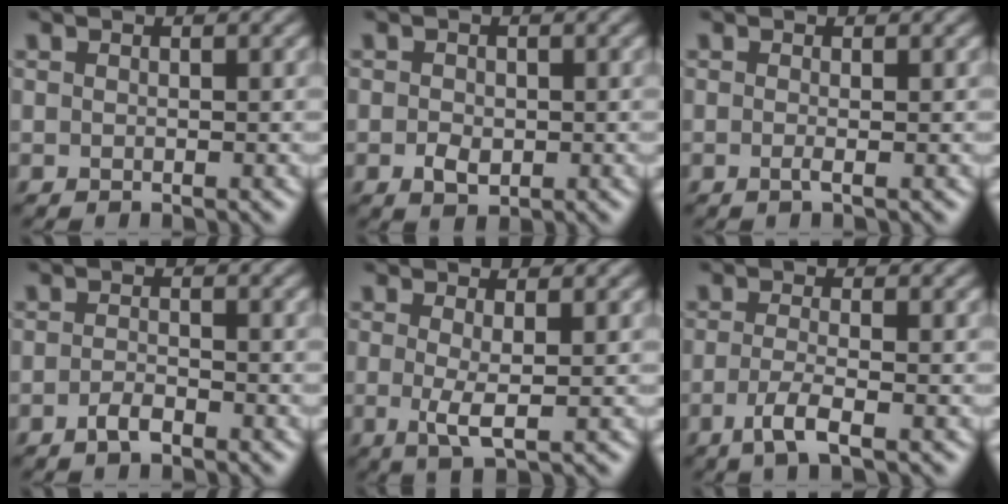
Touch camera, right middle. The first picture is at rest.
{"total": 1.6, "force": [-0.3, 1.2, 1.0], "torque": [-0.018, -0.003, -0.007]}
{"total": 1.0, "force": [-0.2, 0.3, 0.9], "torque": [-0.016, -0.007, -0.007]}
{"total": 1.5, "force": [-1.0, 0.5, 1.0], "torque": [-0.023, 0.001, -0.021]}
{"total": 2.4, "force": [0.0, 0.4, 2.3], "torque": [-0.048, -0.006, 0.000]}
{"total": 2.8, "force": [-1.3, 0.6, 2.4], "torque": [-0.049, -0.002, -0.033]}